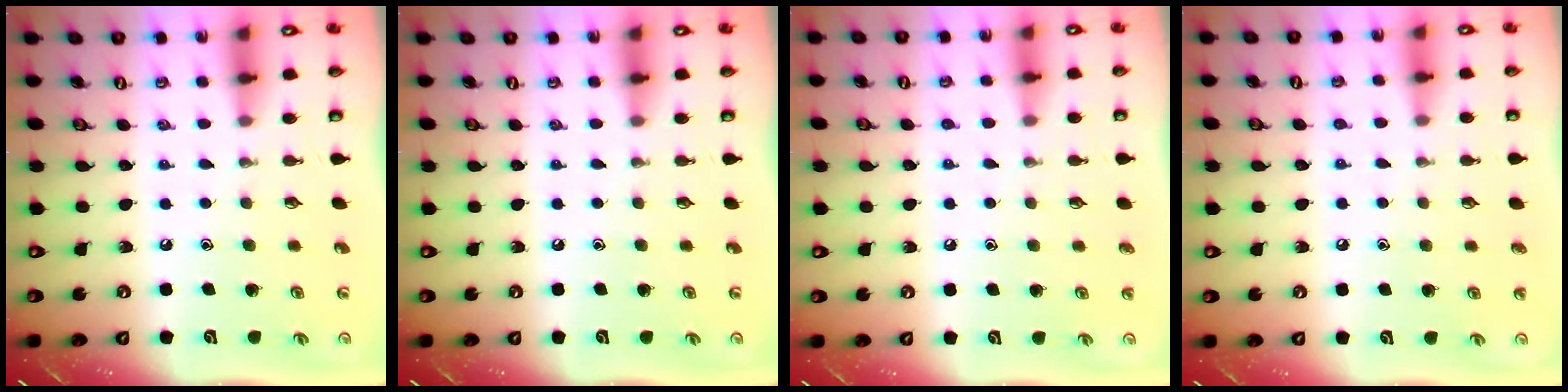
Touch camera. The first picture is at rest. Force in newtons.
{"total": 0.0}
{"total": 3.9, "press": 3.8, "slide": 0.4}
{"total": 3.8, "press": 3.8, "slide": 0.4}